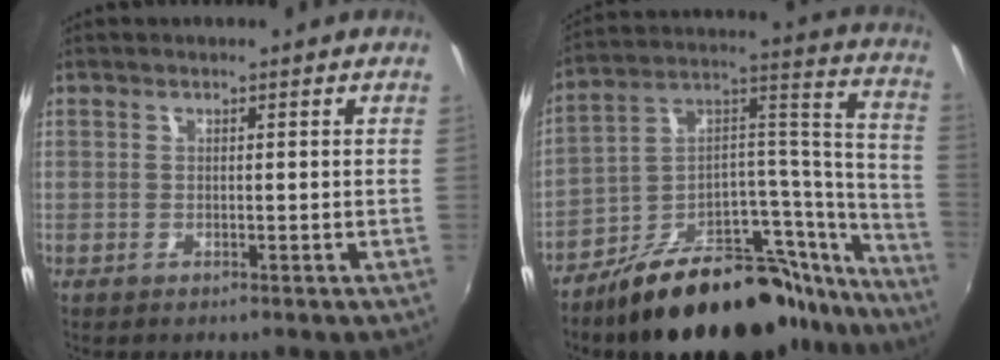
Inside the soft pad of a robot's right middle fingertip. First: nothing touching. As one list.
[{"total": 29.3, "force": [-21.6, 11.4, 16.1], "torque": [-0.183, 0.065, -0.315]}]